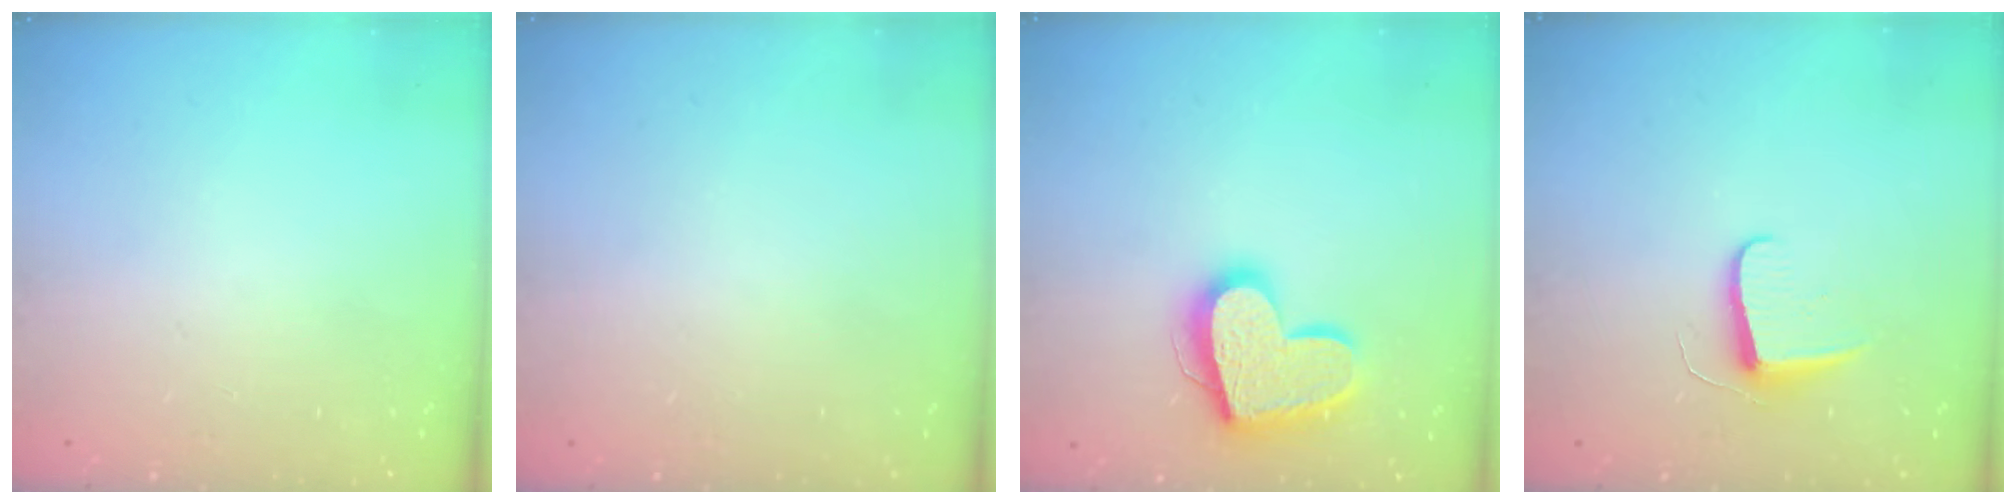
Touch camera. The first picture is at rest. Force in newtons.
{"total": 0.6, "press": 0.5, "slide": 0.2}
{"total": 17.7, "press": 17.7, "slide": 1.5}
{"total": 7.1, "press": 7.1, "slide": 0.7}